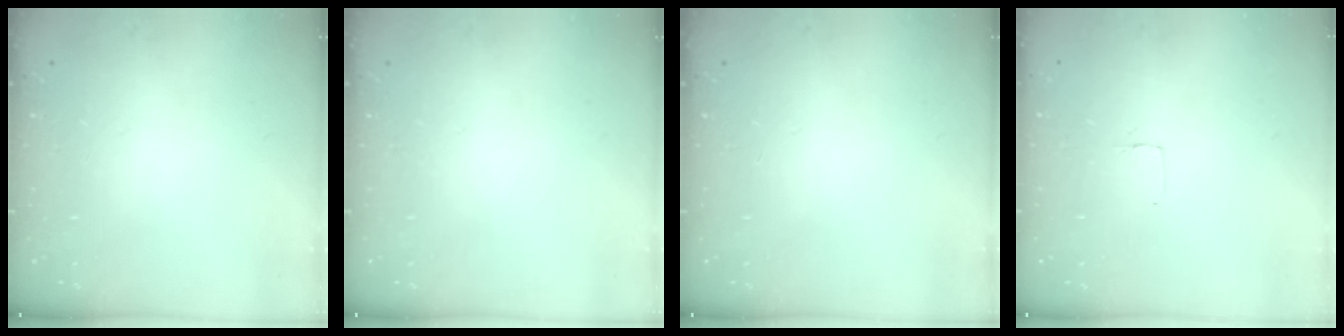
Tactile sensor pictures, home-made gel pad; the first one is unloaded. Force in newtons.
{"total": 0.0}
{"total": 0.0}
{"total": 2.6, "press": 2.6, "slide": 0.2}